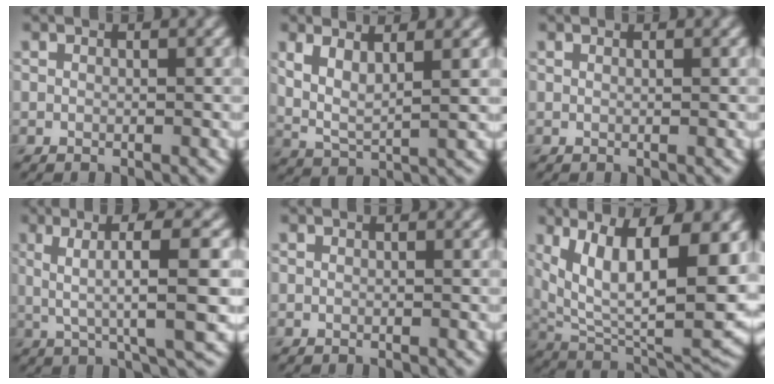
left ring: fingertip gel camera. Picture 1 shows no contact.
{"total": 3.8, "force": [1.8, 1.1, 3.1], "torque": [-0.068, -0.005, 0.036]}
{"total": 0.6, "force": [0.3, 0.3, 0.4], "torque": [-0.003, 0.000, -0.002]}
{"total": 7.8, "force": [1.0, 1.5, 7.6], "torque": [-0.117, 0.015, 0.016]}
{"total": 0.0}
{"total": 13.3, "force": [3.9, 5.6, 11.5], "torque": [-0.186, -0.011, 0.076]}